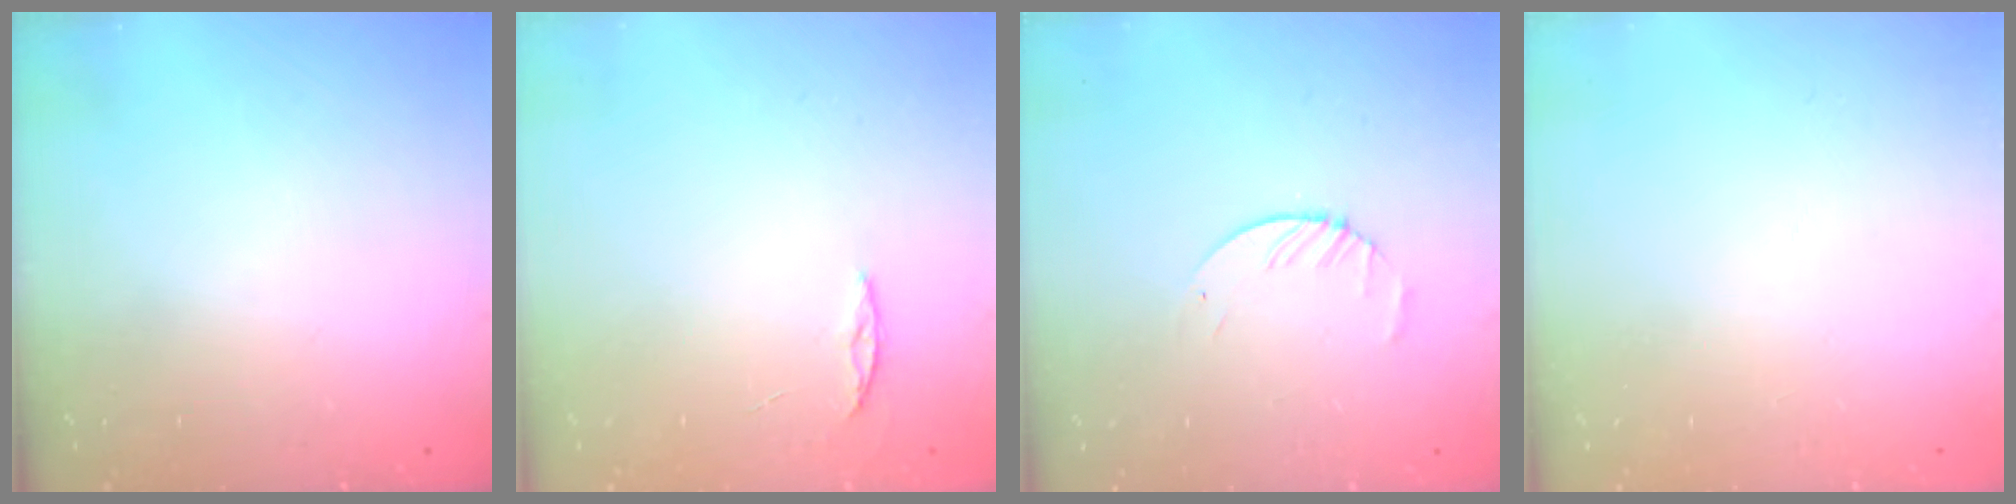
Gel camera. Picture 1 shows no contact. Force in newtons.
{"total": 2.4, "press": 2.4, "slide": 0.2}
{"total": 3.1, "press": 3.1, "slide": 0.4}
{"total": 0.0}